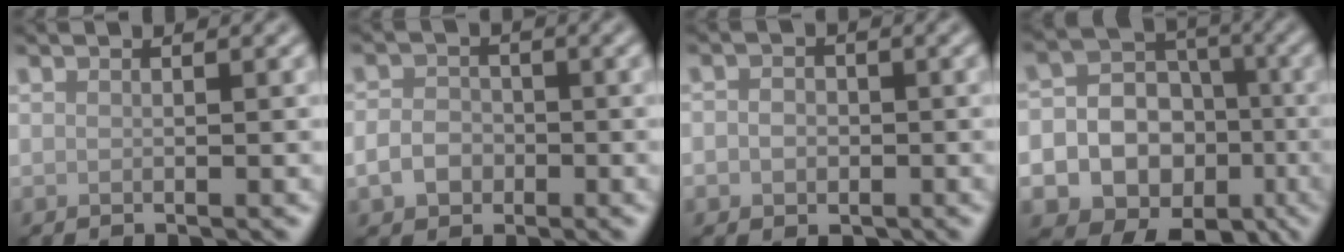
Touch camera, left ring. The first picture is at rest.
{"total": 2.6, "force": [-0.9, 2.1, 1.2], "torque": [-0.020, -0.001, -0.022]}
{"total": 2.5, "force": [-0.3, 2.2, 1.2], "torque": [-0.001, 0.003, -0.019]}
{"total": 21.9, "force": [-7.5, 19.7, 5.8], "torque": [-0.136, -0.027, -0.133]}